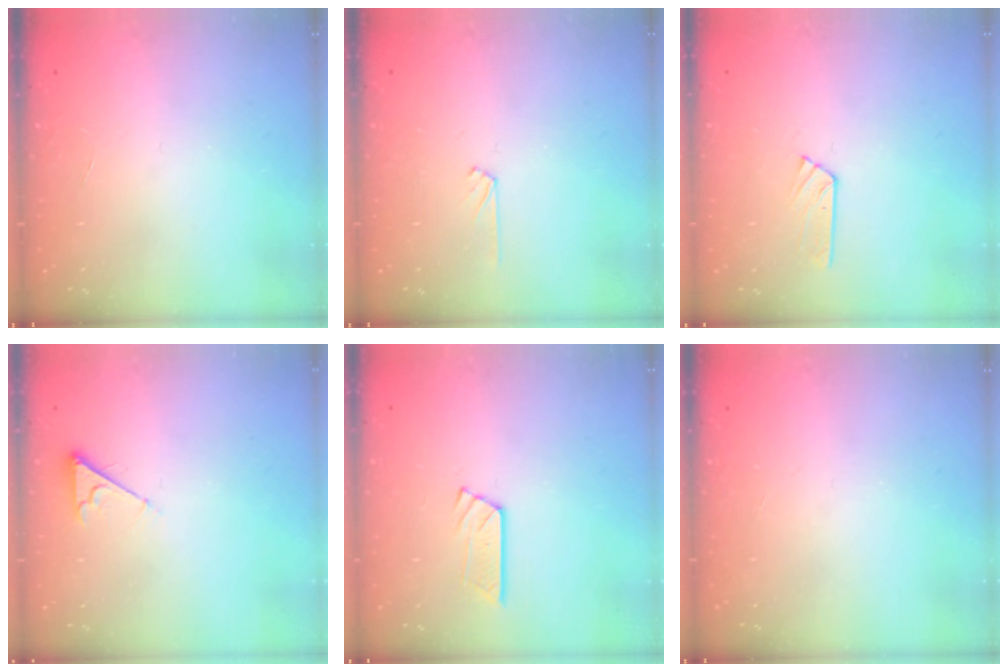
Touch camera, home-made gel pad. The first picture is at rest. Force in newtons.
{"total": 2.5, "press": 2.5, "slide": 0.3}
{"total": 5.3, "press": 5.2, "slide": 0.5}
{"total": 3.9, "press": 3.9, "slide": 0.6}
{"total": 4.8, "press": 4.8, "slide": 0.1}
{"total": 0.0}